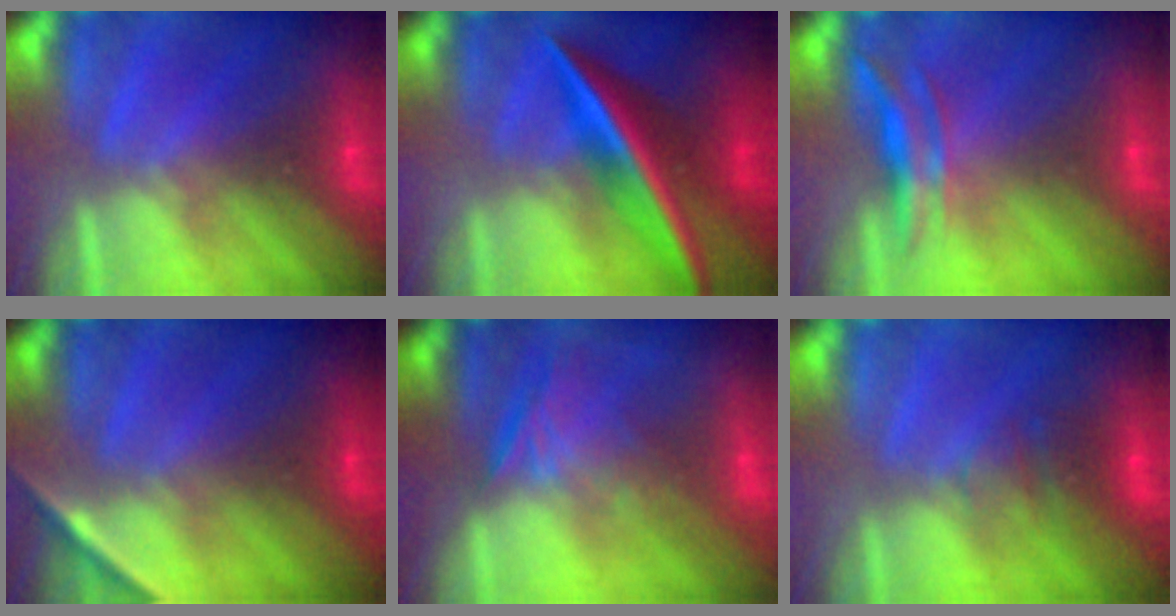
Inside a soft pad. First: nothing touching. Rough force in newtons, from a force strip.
{"total": 2.7}
{"total": 3.9}
{"total": 1.9}
{"total": 1.1}
{"total": 2.2}